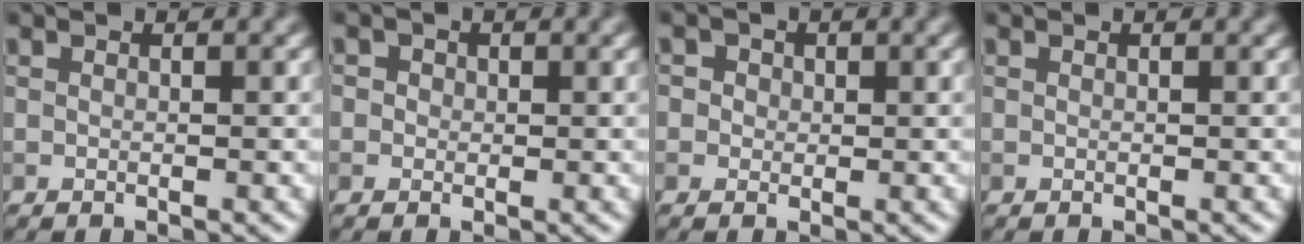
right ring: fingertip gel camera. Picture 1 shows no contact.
{"total": 1.5, "force": [0.5, 1.3, 0.5], "torque": [0.001, 0.004, -0.001]}
{"total": 2.5, "force": [1.0, 2.1, 0.9], "torque": [-0.003, 0.009, 0.003]}
{"total": 0.0}